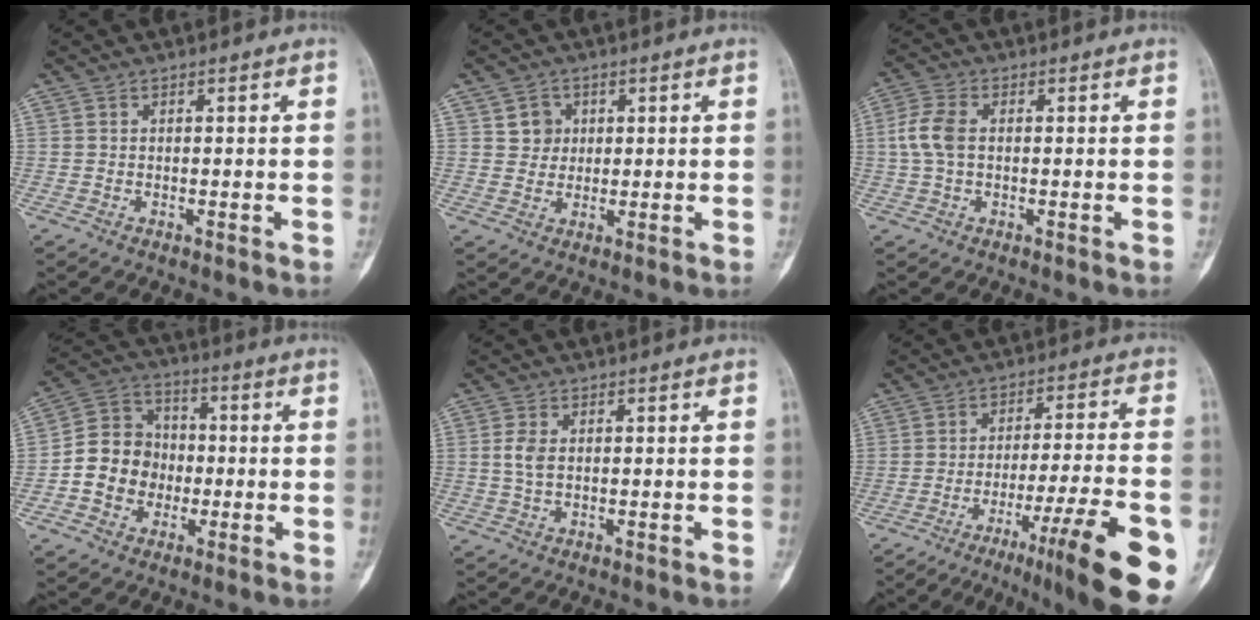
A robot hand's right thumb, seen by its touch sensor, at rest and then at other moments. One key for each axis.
{"total": 4.1, "fx": 1.4, "fy": 3.7, "fz": 1.1, "tx": 0.005, "ty": -0.002, "tz": 0.022}
{"total": 5.7, "fx": 0.4, "fy": 3.4, "fz": 4.5, "tx": -0.114, "ty": 0.013, "tz": 0.002}
{"total": 11.5, "fx": -2.0, "fy": 10.2, "fz": 5.0, "tx": -0.050, "ty": 0.034, "tz": -0.046}
{"total": 3.4, "fx": 0.4, "fy": 2.1, "fz": 2.7, "tx": -0.060, "ty": 0.002, "tz": 0.008}
{"total": 19.9, "fx": -9.5, "fy": 2.5, "fz": 17.3, "tx": -0.204, "ty": 0.036, "tz": -0.137}